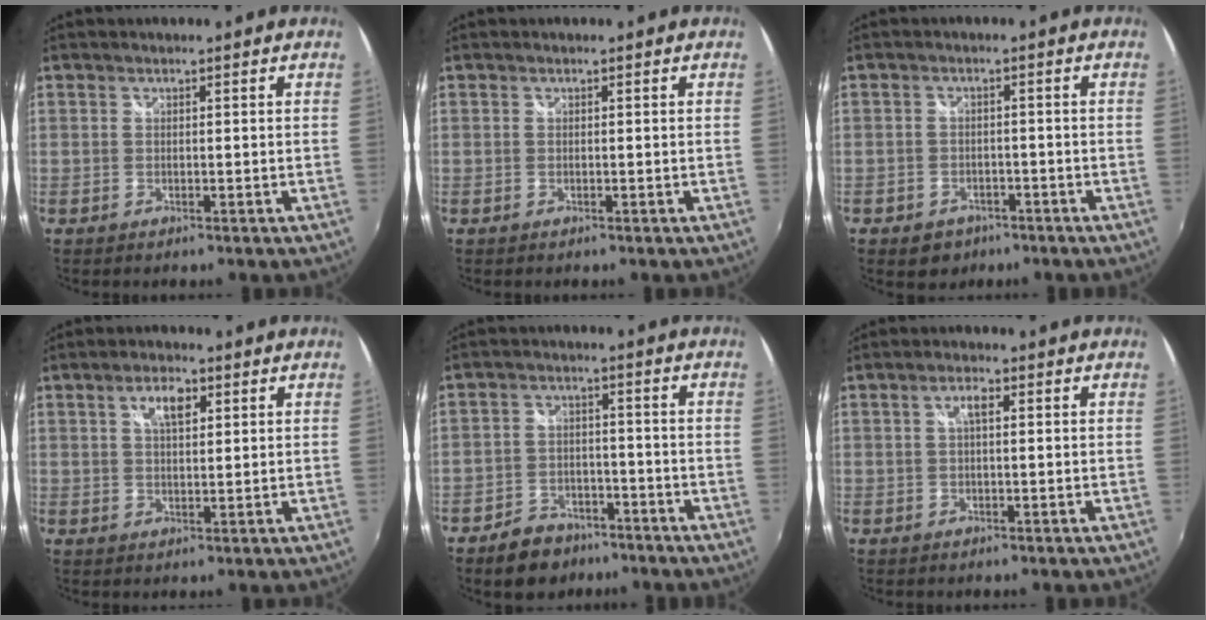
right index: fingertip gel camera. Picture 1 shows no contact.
{"total": 0.0}
{"total": 5.0, "force": [-3.1, 3.8, 1.2], "torque": [-0.039, 0.002, -0.043]}
{"total": 4.5, "force": [1.9, 2.0, 3.6], "torque": [-0.061, 0.009, 0.032]}
{"total": 8.6, "force": [-6.2, 5.3, 2.7], "torque": [-0.074, 0.016, -0.091]}
{"total": 2.3, "force": [0.4, 0.8, 2.1], "torque": [-0.040, 0.007, 0.005]}